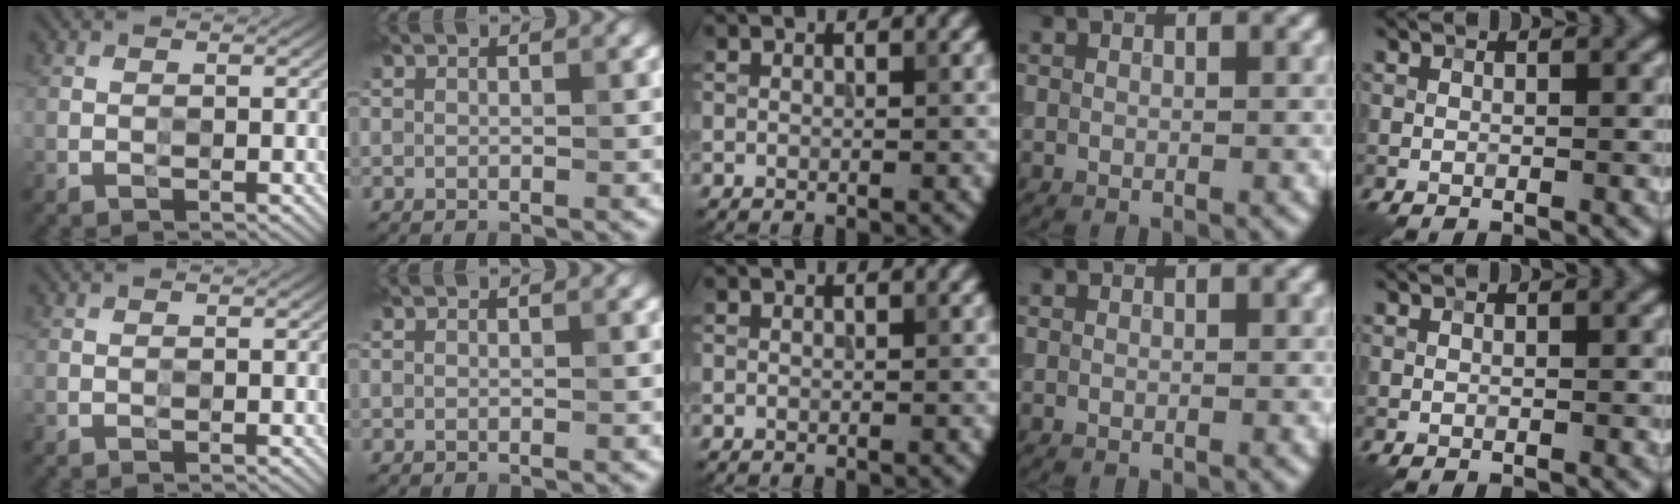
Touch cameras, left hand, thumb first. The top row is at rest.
{}